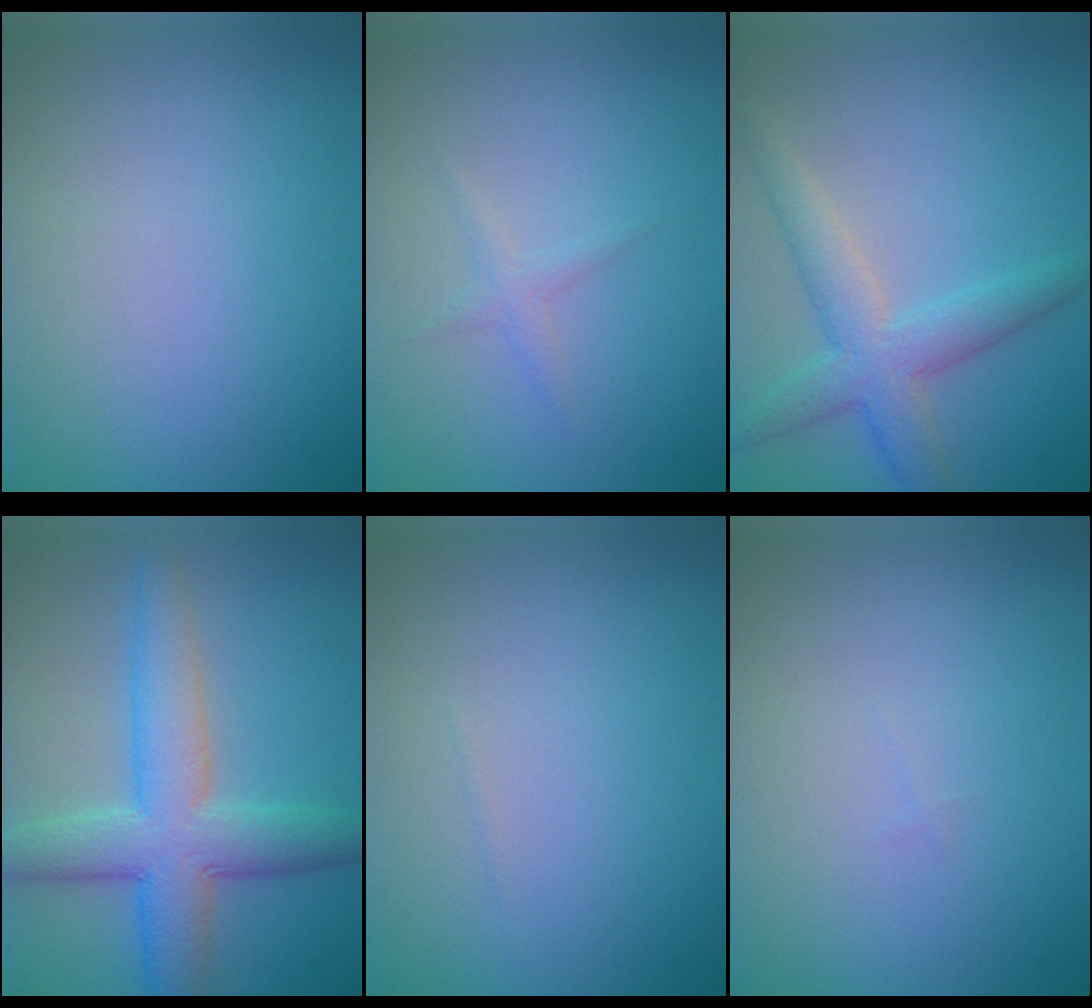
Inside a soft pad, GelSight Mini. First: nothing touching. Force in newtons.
{"total": 1.0, "press": 1.0, "slide": 0.1}
{"total": 4.5, "press": 4.5, "slide": 0.0}
{"total": 7.1, "press": 7.1, "slide": 0.2}
{"total": 0.0}
{"total": 0.0}